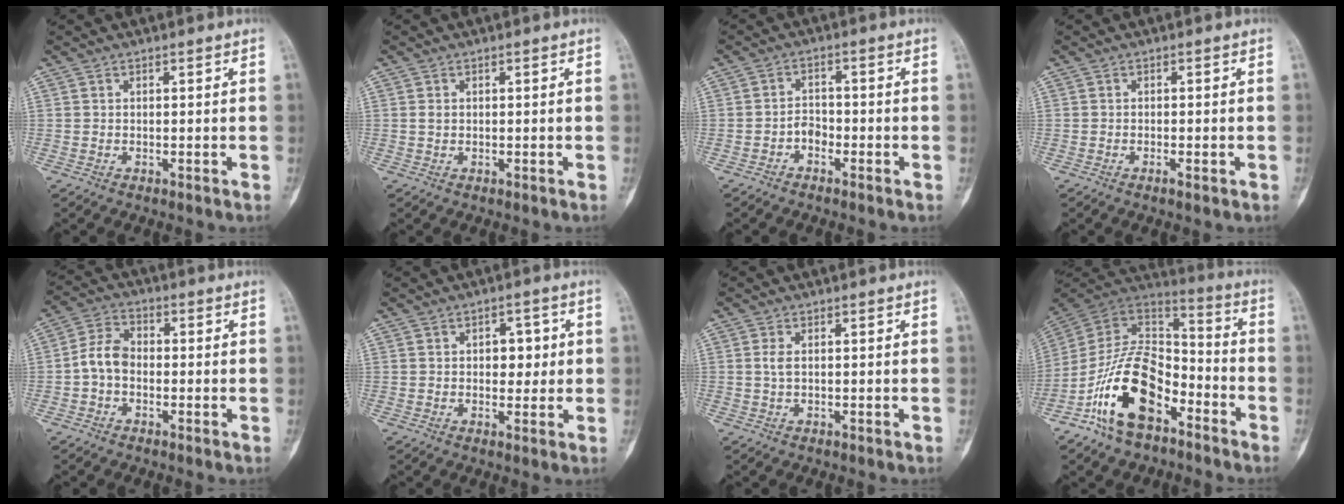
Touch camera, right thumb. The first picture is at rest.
{"total": 0.9, "force": [0.1, 0.7, 0.5], "torque": [-0.010, 0.001, 0.003]}
{"total": 2.4, "force": [-1.5, 1.7, 0.8], "torque": [-0.001, 0.018, -0.033]}
{"total": 1.7, "force": [-0.8, 0.5, 1.4], "torque": [-0.025, 0.001, -0.012]}
{"total": 6.0, "force": [-1.2, 4.3, 4.1], "torque": [-0.068, 0.021, -0.036]}
{"total": 4.6, "force": [0.6, 3.1, 3.2], "torque": [-0.014, 0.002, 0.006]}
{"total": 3.4, "force": [0.0, 1.6, 3.0], "torque": [-0.076, 0.005, -0.003]}
{"total": 18.9, "force": [-9.5, 10.3, 12.7], "torque": [-0.214, 0.086, -0.178]}